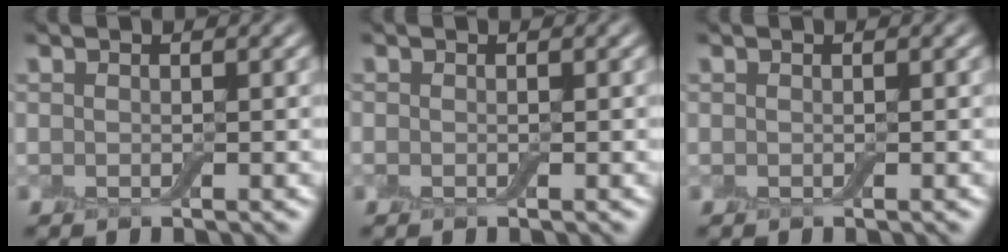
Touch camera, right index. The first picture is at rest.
{"total": 0.0}
{"total": 0.0}